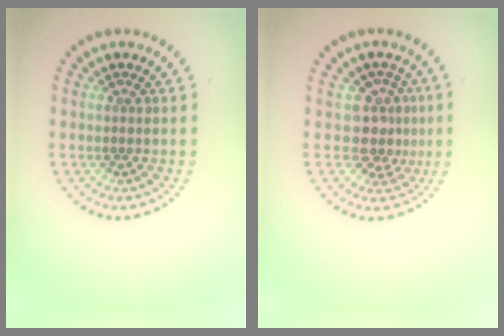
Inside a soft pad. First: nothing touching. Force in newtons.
{"total": 3.1, "press": 2.5, "slide": 1.9}